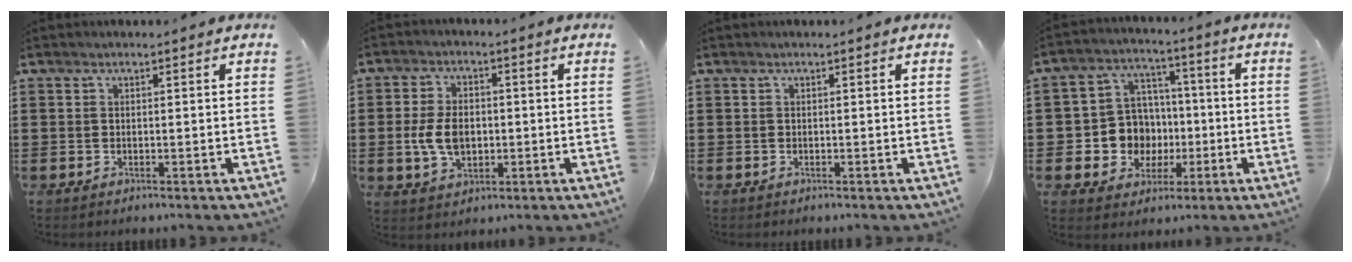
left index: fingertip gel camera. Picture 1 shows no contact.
{"total": 6.6, "force": [-0.5, 4.2, 5.0], "torque": [-0.122, 0.003, -0.016]}
{"total": 0.0}
{"total": 9.1, "force": [-0.5, 8.7, 2.5], "torque": [-0.086, 0.011, 0.000]}